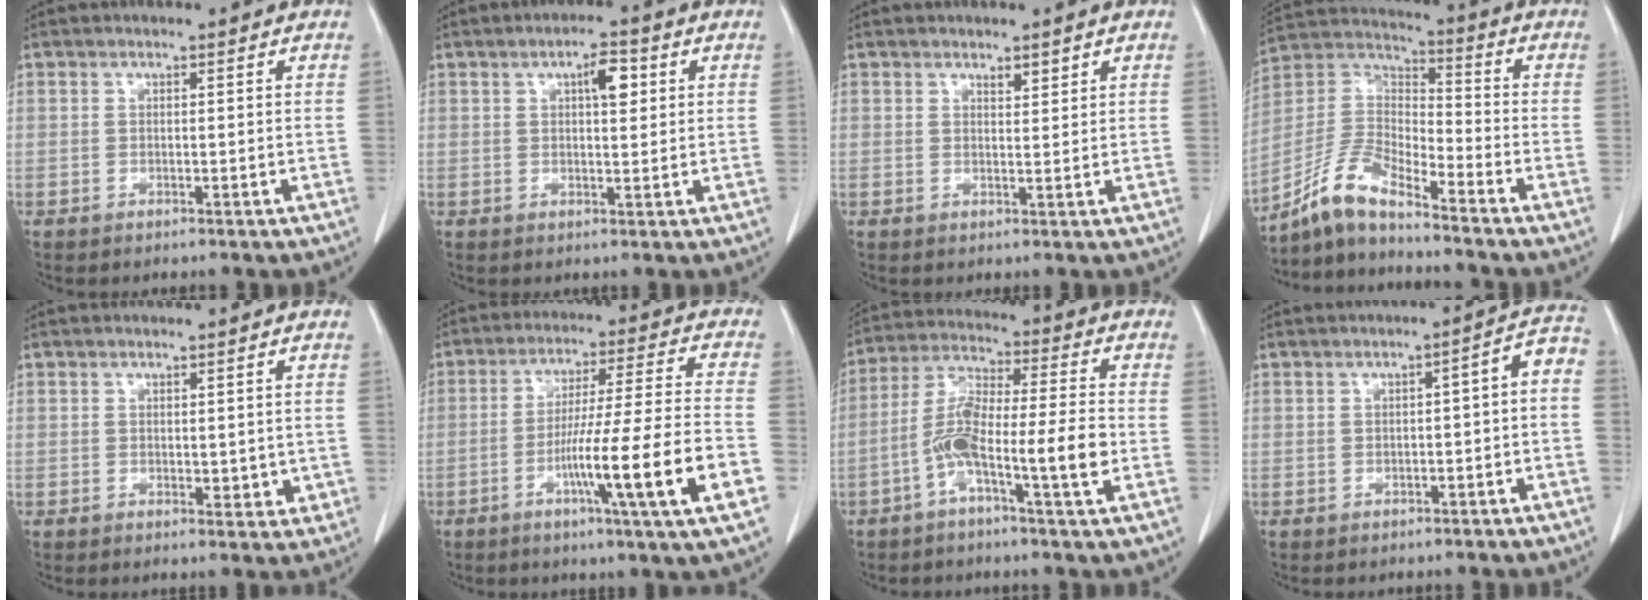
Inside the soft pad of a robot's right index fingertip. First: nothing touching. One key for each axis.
{"total": 4.1, "fx": 1.5, "fy": 1.3, "fz": 3.6, "tx": -0.060, "ty": 0.006, "tz": 0.021}
{"total": 1.4, "fx": 1.1, "fy": 0.4, "fz": 0.8, "tx": -0.014, "ty": -0.004, "tz": 0.019}
{"total": 9.3, "fx": -7.9, "fy": 1.7, "fz": 4.5, "tx": -0.111, "ty": 0.019, "tz": -0.157}
{"total": 2.7, "fx": -0.2, "fy": 1.7, "fz": 2.1, "tx": -0.018, "ty": -0.002, "tz": 0.002}
{"total": 16.0, "fx": -5.9, "fy": -1.2, "fz": 14.8, "tx": -0.250, "ty": -0.010, "tz": -0.097}
{"total": 11.1, "fx": -3.8, "fy": 0.6, "fz": 10.5, "tx": -0.206, "ty": 0.017, "tz": -0.073}
{"total": 4.7, "fx": -1.3, "fy": 1.2, "fz": 4.4, "tx": -0.051, "ty": 0.026, "tz": -0.017}